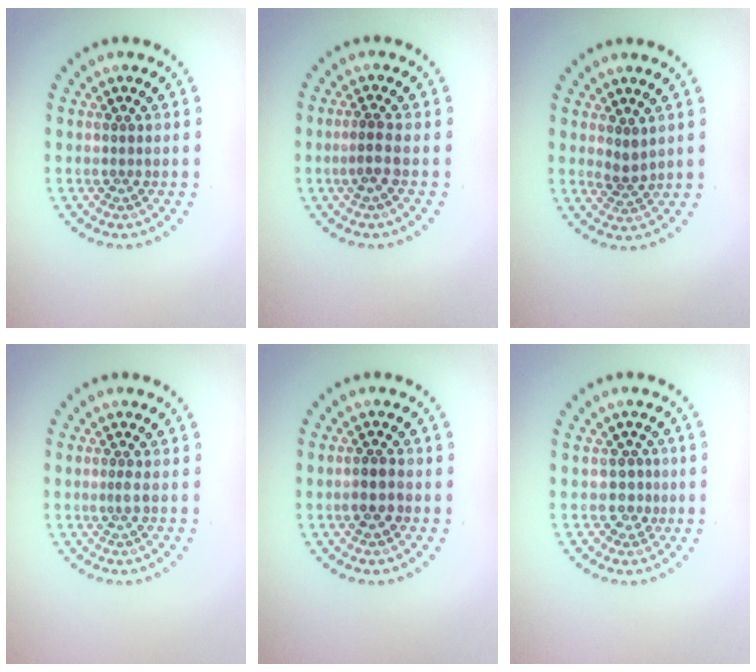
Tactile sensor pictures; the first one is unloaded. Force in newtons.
{"total": 1.6, "press": 1.2, "slide": 1.0}
{"total": 1.5, "press": 1.2, "slide": 0.9}
{"total": 0.9, "press": 0.6, "slide": 0.7}
{"total": 1.9, "press": 1.8, "slide": 0.6}
{"total": 1.6, "press": 1.3, "slide": 1.0}